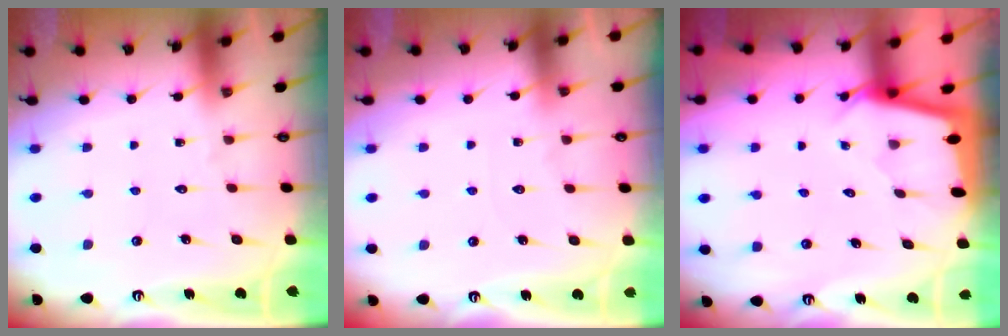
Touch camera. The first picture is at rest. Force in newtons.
{"total": 4.3, "press": 4.3, "slide": 0.5}
{"total": 2.1, "press": 2.1, "slide": 0.2}